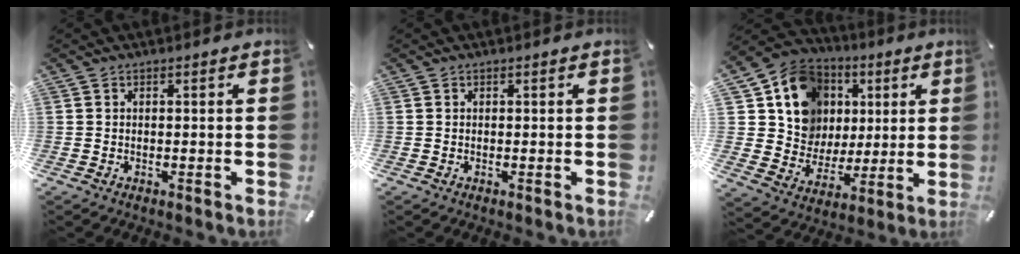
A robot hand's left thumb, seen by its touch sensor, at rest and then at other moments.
{"total": 0.0}
{"total": 15.7, "force": [5.2, 13.8, 5.4], "torque": [-0.101, -0.021, 0.113]}